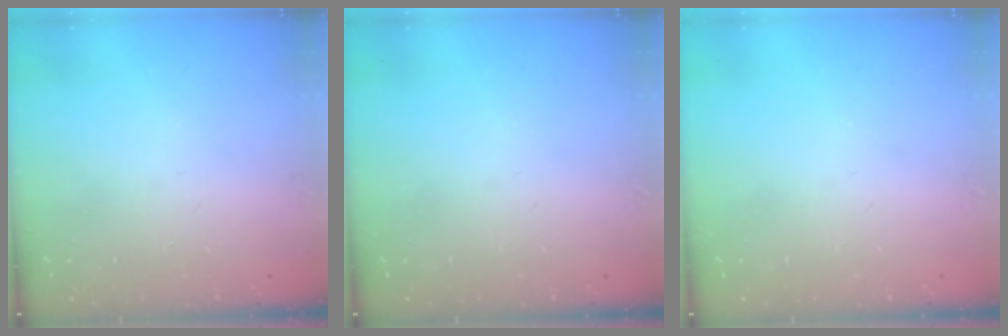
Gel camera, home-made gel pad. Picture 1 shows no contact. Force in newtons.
{"total": 0.0}
{"total": 0.0}